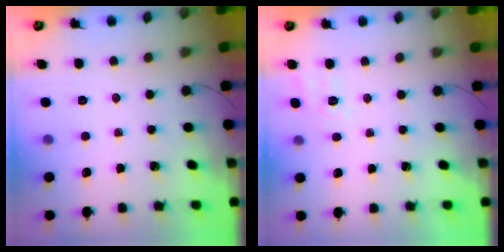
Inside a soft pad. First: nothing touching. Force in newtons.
{"total": 7.4, "press": 7.1, "slide": 2.0}